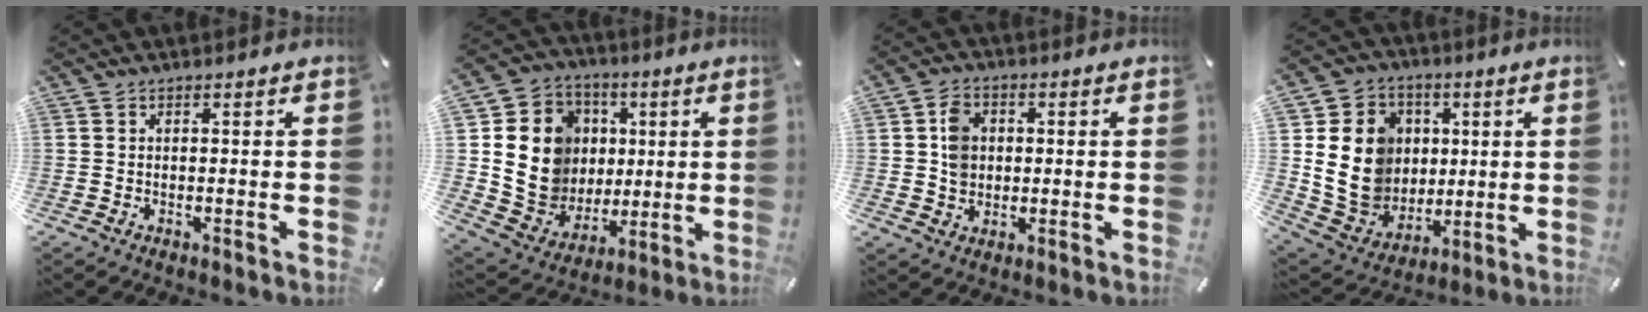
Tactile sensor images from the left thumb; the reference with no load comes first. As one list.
[{"total": 15.8, "force": [1.9, 14.8, 5.4], "torque": [-0.101, -0.011, 0.055]}, {"total": 6.1, "force": [0.4, 5.2, 3.1], "torque": [-0.048, 0.007, 0.007]}, {"total": 16.8, "force": [2.2, 15.0, 7.1], "torque": [-0.146, -0.006, 0.053]}]